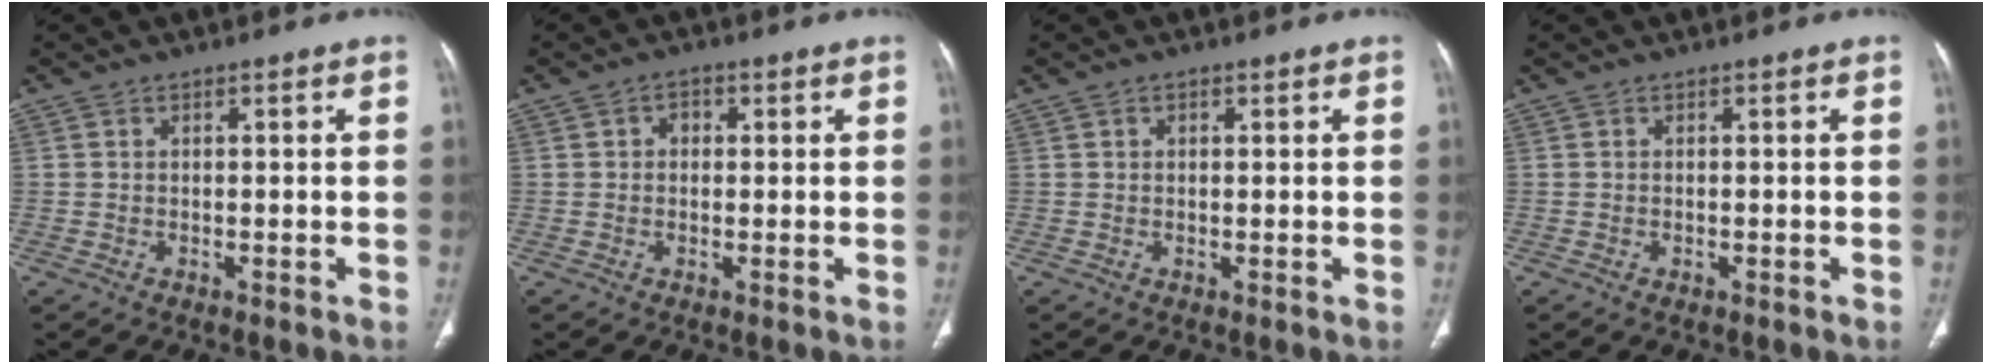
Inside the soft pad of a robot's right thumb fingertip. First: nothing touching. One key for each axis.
{"total": 2.1, "fx": 0.4, "fy": 1.7, "fz": 1.2, "tx": -0.008, "ty": 0.005, "tz": 0.003}
{"total": 0.9, "fx": 0.4, "fy": 0.7, "fz": 0.5, "tx": -0.003, "ty": 0.000, "tz": 0.005}
{"total": 0.0}